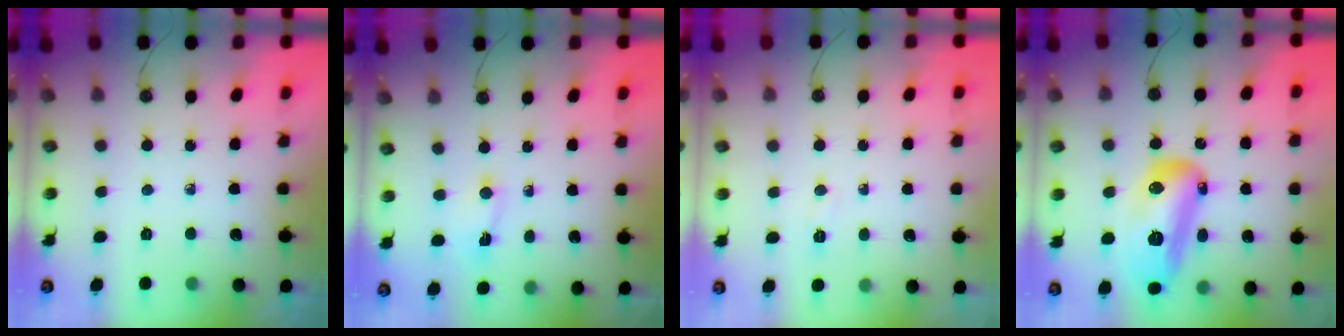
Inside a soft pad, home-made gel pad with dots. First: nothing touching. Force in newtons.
{"total": 1.1, "press": 1.0, "slide": 0.4}
{"total": 3.8, "press": 3.7, "slide": 0.6}
{"total": 17.6, "press": 17.5, "slide": 1.5}